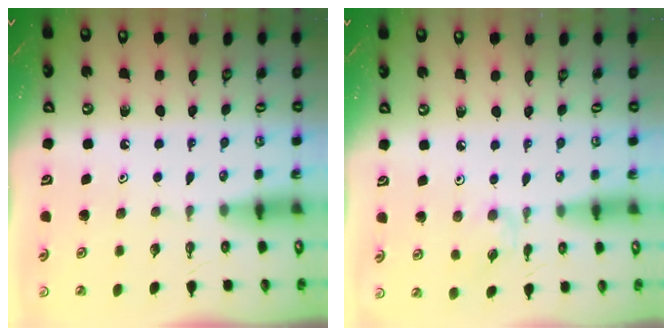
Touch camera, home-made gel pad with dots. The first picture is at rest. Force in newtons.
{"total": 1.5, "press": 1.5, "slide": 0.4}